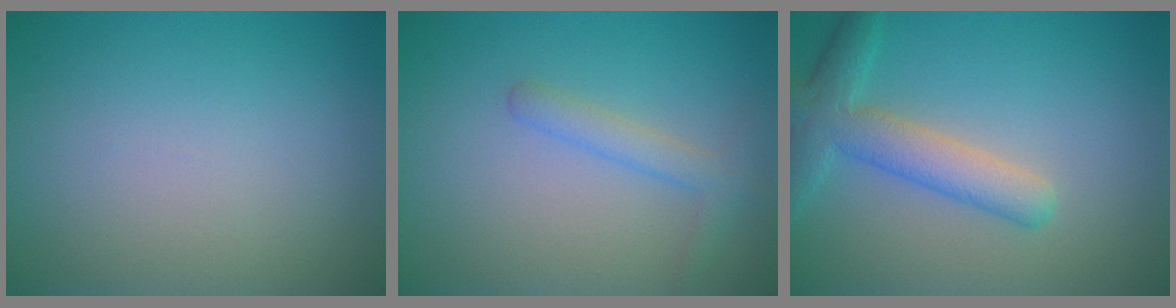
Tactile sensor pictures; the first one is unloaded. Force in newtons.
{"total": 2.0, "press": 1.9, "slide": 0.1}
{"total": 4.4, "press": 4.4, "slide": 0.2}